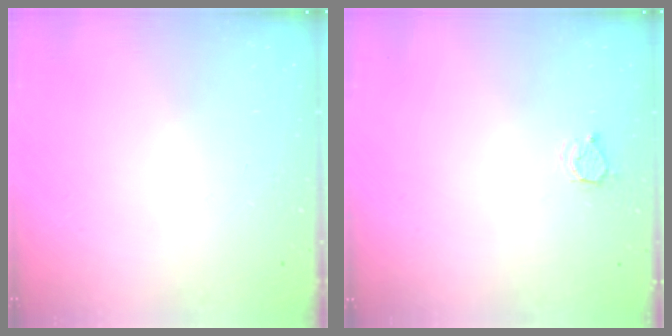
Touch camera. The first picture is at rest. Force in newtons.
{"total": 2.9, "press": 2.8, "slide": 0.4}